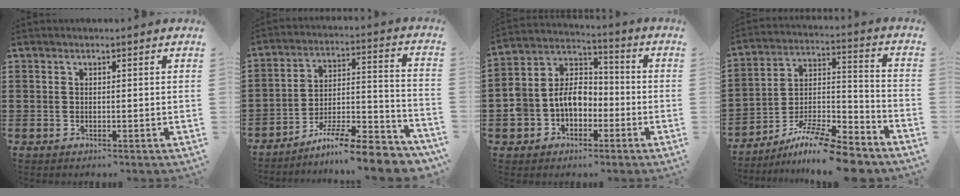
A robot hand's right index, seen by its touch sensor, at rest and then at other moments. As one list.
[{"total": 10.1, "force": [-8.7, 0.8, 4.9], "torque": [-0.068, 0.019, -0.167]}, {"total": 7.6, "force": [-2.2, 6.0, 4.2], "torque": [-0.107, 0.014, -0.047]}, {"total": 10.5, "force": [-9.1, 1.4, 5.1], "torque": [-0.084, 0.022, -0.177]}]